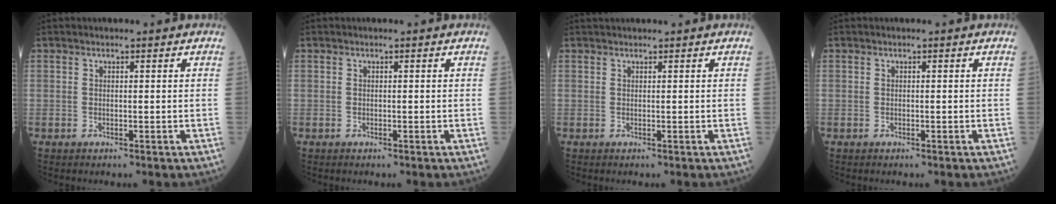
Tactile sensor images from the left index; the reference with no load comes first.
{"total": 0.0}
{"total": 1.9, "force": [1.8, 0.3, 0.6], "torque": [-0.006, 0.026, 0.028]}
{"total": 0.0}